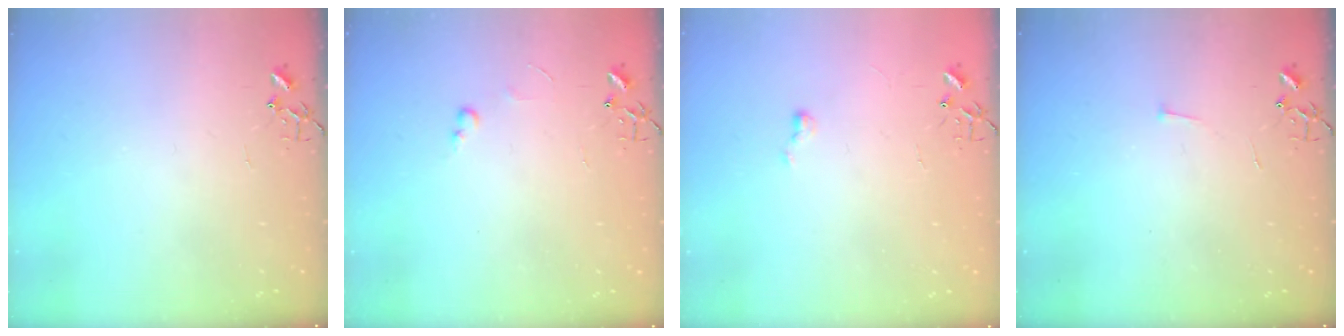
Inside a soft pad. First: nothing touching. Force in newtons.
{"total": 2.7, "press": 2.7, "slide": 0.4}
{"total": 3.5, "press": 3.5, "slide": 0.5}
{"total": 3.0, "press": 2.9, "slide": 0.3}